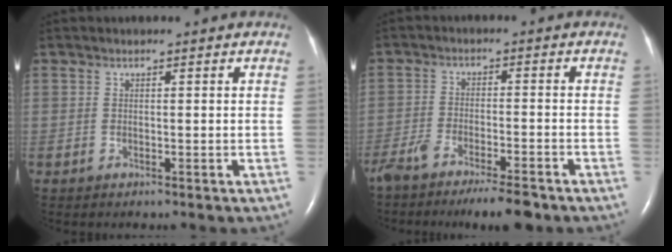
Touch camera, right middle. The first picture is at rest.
{"total": 10.0, "force": [-8.0, 1.7, 5.8], "torque": [-0.094, -0.013, -0.126]}